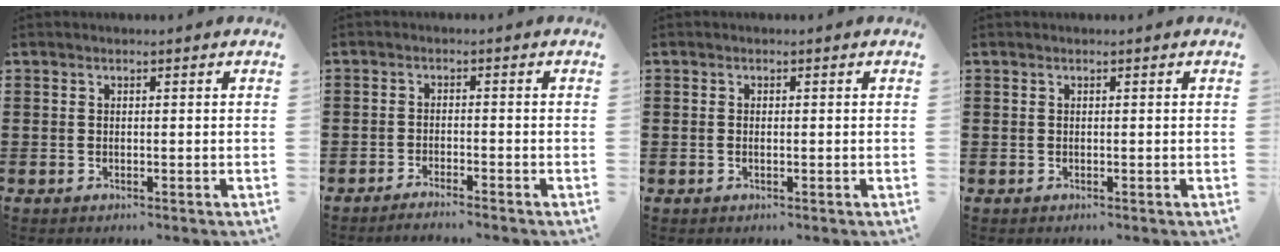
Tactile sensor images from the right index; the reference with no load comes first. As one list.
[{"total": 2.1, "force": [-2.1, -0.3, 0.1], "torque": [-0.003, 0.003, -0.042]}, {"total": 0.0}, {"total": 0.0}]